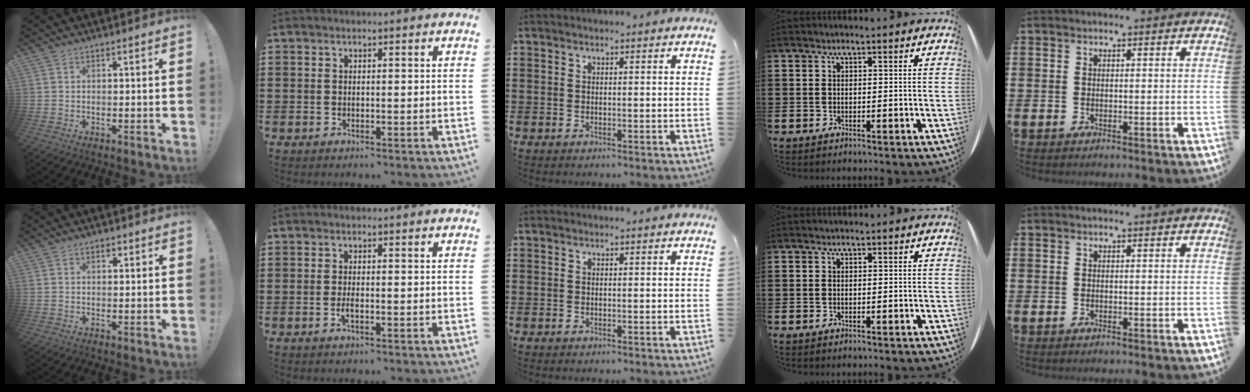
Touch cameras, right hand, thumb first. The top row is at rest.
{"thumb": {"total": 1.0, "force": [0.5, 0.7, 0.4], "torque": [-0.005, 0.000, 0.009]}, "index": {"total": 1.5, "force": [-0.6, 0.1, 1.3], "torque": [-0.033, -0.007, -0.012]}}